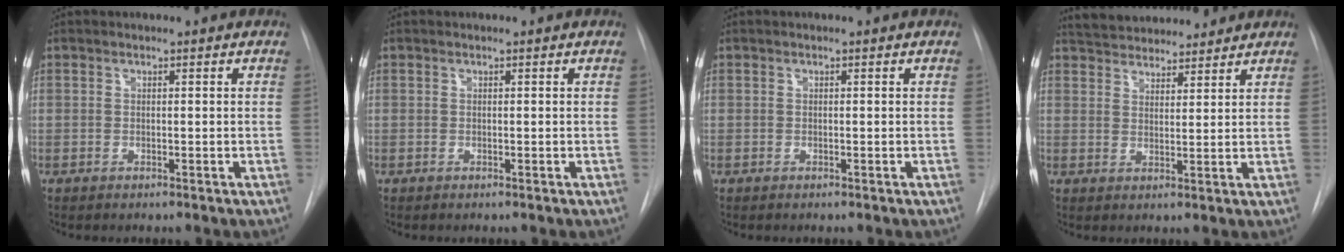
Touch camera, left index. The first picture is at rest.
{"total": 0.0}
{"total": 0.0}
{"total": 11.1, "force": [10.3, 2.9, 2.8], "torque": [-0.037, 0.025, 0.157]}